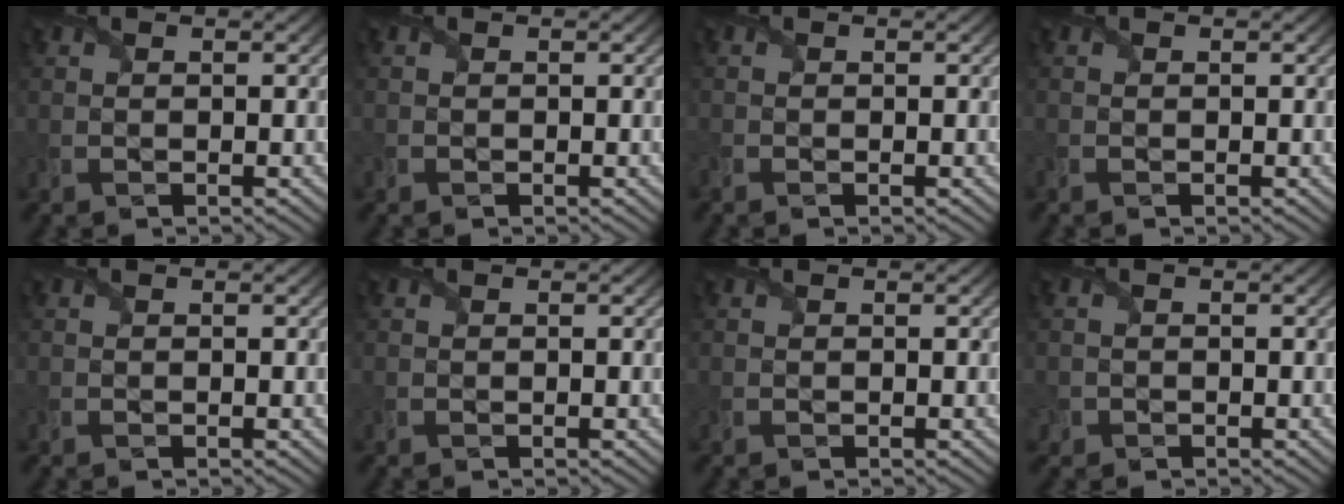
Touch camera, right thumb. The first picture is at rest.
{"total": 0.5, "force": [-0.4, 0.4, 0.0], "torque": [-0.003, -0.003, -0.008]}
{"total": 1.1, "force": [-0.6, 0.7, 0.6], "torque": [-0.018, -0.005, -0.012]}
{"total": 0.7, "force": [-0.4, 0.5, 0.4], "torque": [-0.011, -0.003, -0.006]}
{"total": 0.0}
{"total": 0.0}
{"total": 0.0}
{"total": 1.1, "force": [-0.6, 0.9, -0.2], "torque": [0.003, -0.003, -0.013]}